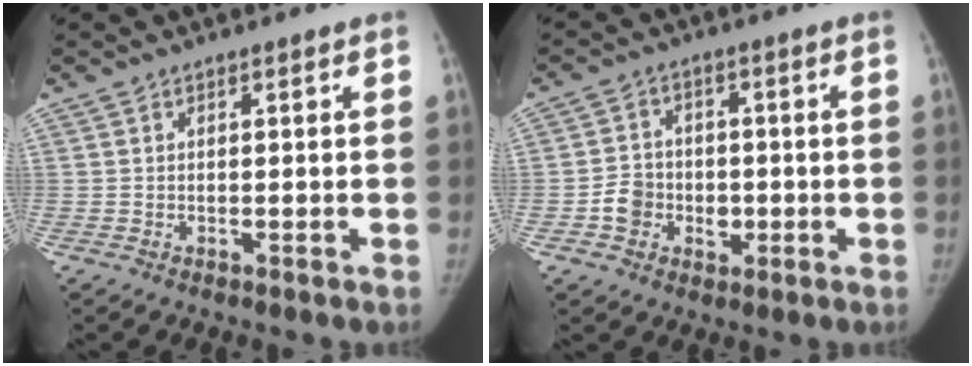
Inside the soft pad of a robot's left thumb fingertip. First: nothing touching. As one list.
[{"total": 6.7, "force": [-1.5, 5.8, 3.0], "torque": [-0.021, 0.018, -0.028]}]